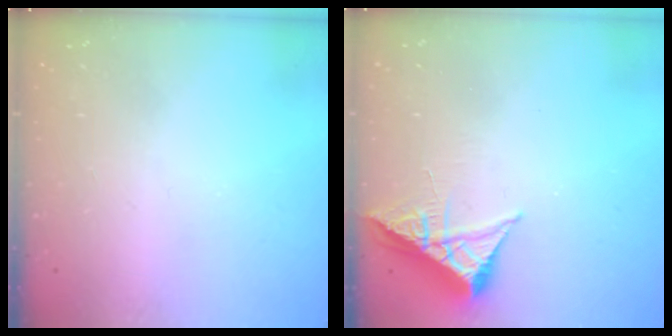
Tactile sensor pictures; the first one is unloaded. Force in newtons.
{"total": 6.1, "press": 6.0, "slide": 0.7}